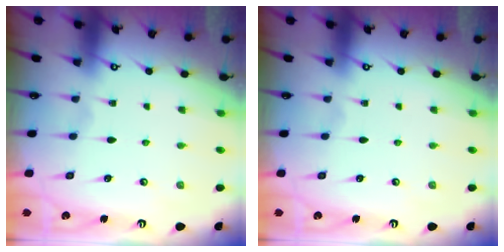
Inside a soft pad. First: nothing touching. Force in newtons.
{"total": 0.0}